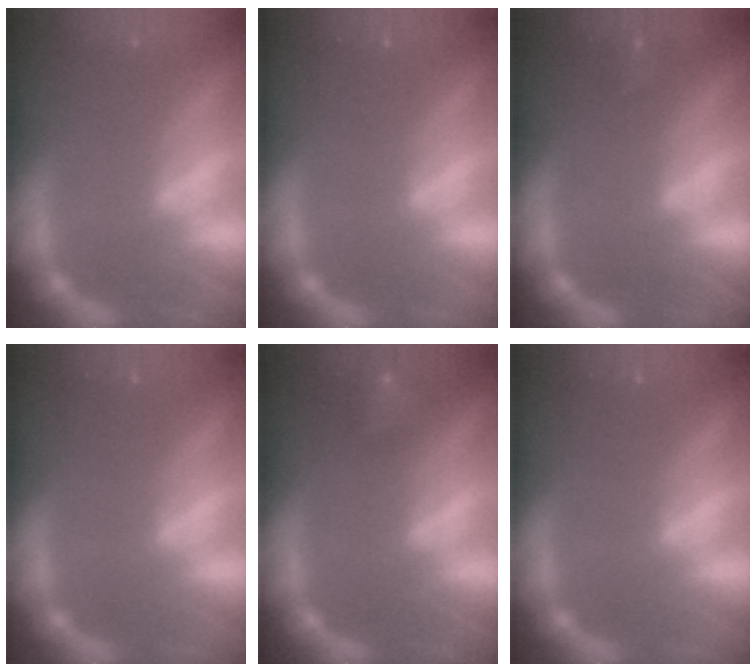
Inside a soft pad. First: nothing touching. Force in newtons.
{"total": 0.0}
{"total": 1.9}
{"total": 0.0}
{"total": 3.4}
{"total": 0.0}